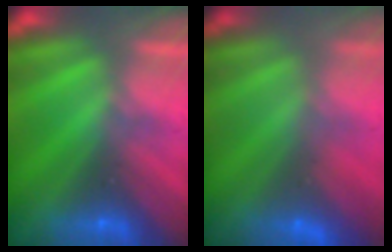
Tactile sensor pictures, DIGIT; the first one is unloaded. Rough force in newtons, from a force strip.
{"total": 2.7}